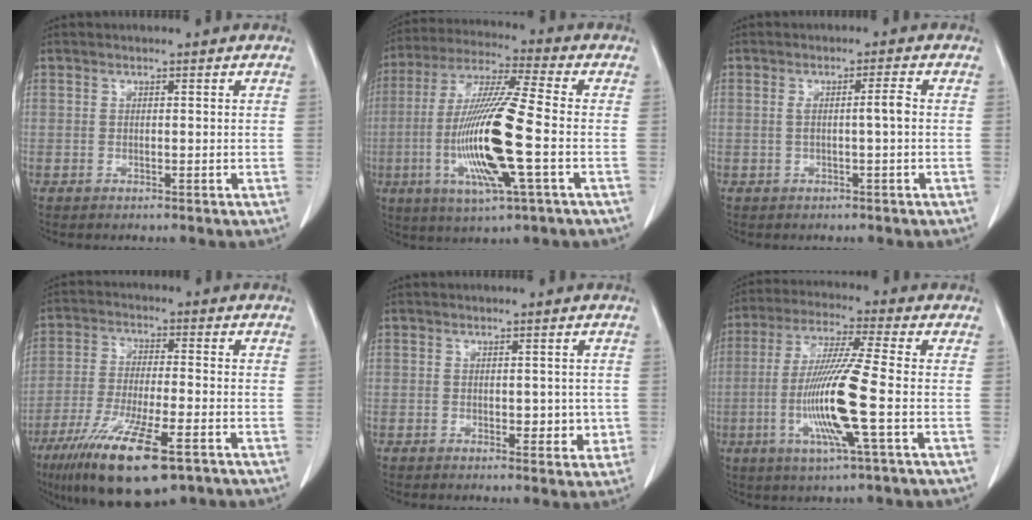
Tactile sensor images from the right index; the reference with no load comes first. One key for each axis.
{"total": 16.7, "fx": -3.5, "fy": 0.9, "fz": 16.3, "tx": -0.335, "ty": -0.013, "tz": -0.069}
{"total": 2.8, "fx": -0.1, "fy": -0.2, "fz": 2.8, "tx": -0.049, "ty": 0.005, "tz": 0.000}
{"total": 16.0, "fx": -9.7, "fy": 2.9, "fz": 12.3, "tx": -0.225, "ty": -0.039, "tz": -0.164}
{"total": 3.4, "fx": -0.3, "fy": 2.0, "fz": 2.7, "tx": -0.022, "ty": -0.002, "tz": 0.003}
{"total": 12.9, "fx": -2.9, "fy": -0.4, "fz": 12.6, "tx": -0.256, "ty": -0.015, "tz": -0.062}